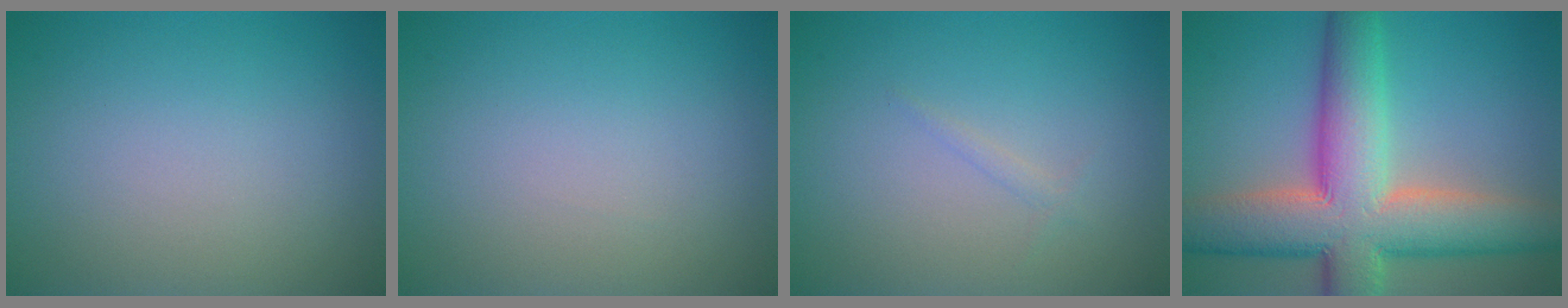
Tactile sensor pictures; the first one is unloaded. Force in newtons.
{"total": 0.0}
{"total": 0.7, "press": 0.7, "slide": 0.1}
{"total": 12.2, "press": 12.2, "slide": 0.7}